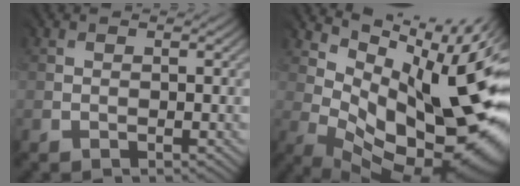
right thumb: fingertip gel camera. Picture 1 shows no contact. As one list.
[{"total": 17.9, "force": [1.4, 8.7, 15.5], "torque": [-0.211, -0.024, 0.035]}]